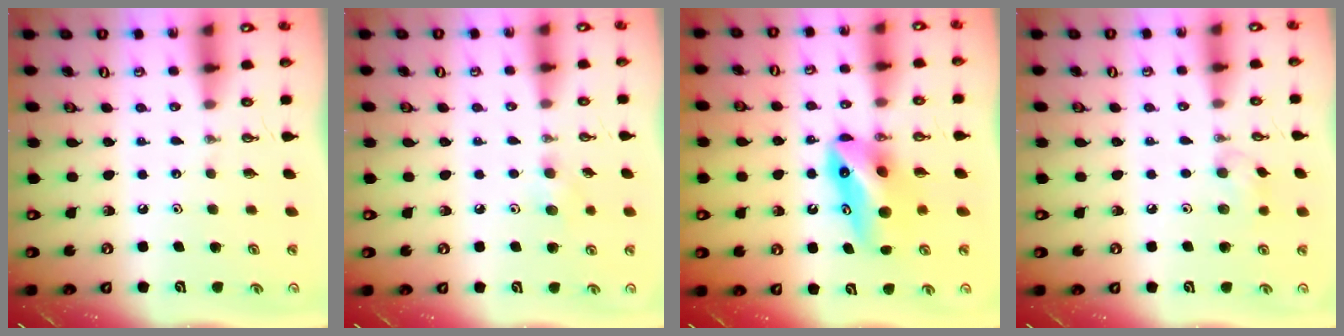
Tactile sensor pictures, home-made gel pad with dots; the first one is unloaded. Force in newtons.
{"total": 5.4, "press": 5.3, "slide": 1.2}
{"total": 9.4, "press": 8.7, "slide": 3.6}
{"total": 7.4, "press": 7.4, "slide": 0.8}